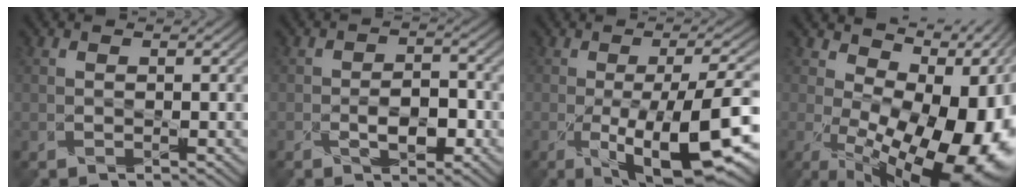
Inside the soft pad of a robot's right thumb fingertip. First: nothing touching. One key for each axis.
{"total": 4.1, "fx": -1.9, "fy": 2.5, "fz": 2.7, "tx": -0.033, "ty": 0.000, "tz": -0.038}
{"total": 13.4, "fx": -4.1, "fy": 4.0, "fz": 12.1, "tx": -0.186, "ty": -0.024, "tz": -0.060}
{"total": 16.9, "fx": -0.9, "fy": 10.1, "fz": 13.6, "tx": -0.173, "ty": -0.051, "tz": 0.028}